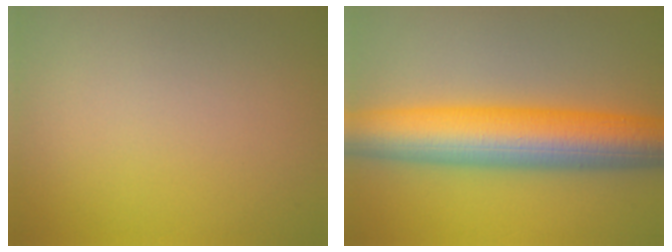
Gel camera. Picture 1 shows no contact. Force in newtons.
{"total": 10.3, "press": 10.3, "slide": 0.1}